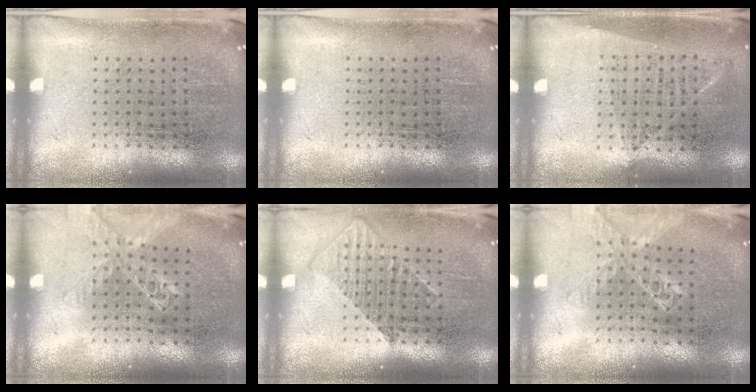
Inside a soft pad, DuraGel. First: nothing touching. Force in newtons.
{"total": 0.0}
{"total": 1.0, "press": 0.9, "slide": 0.5}
{"total": 1.4, "press": 1.4, "slide": 0.1}
{"total": 1.2, "press": 1.0, "slide": 0.7}
{"total": 1.4, "press": 1.4, "slide": 0.1}